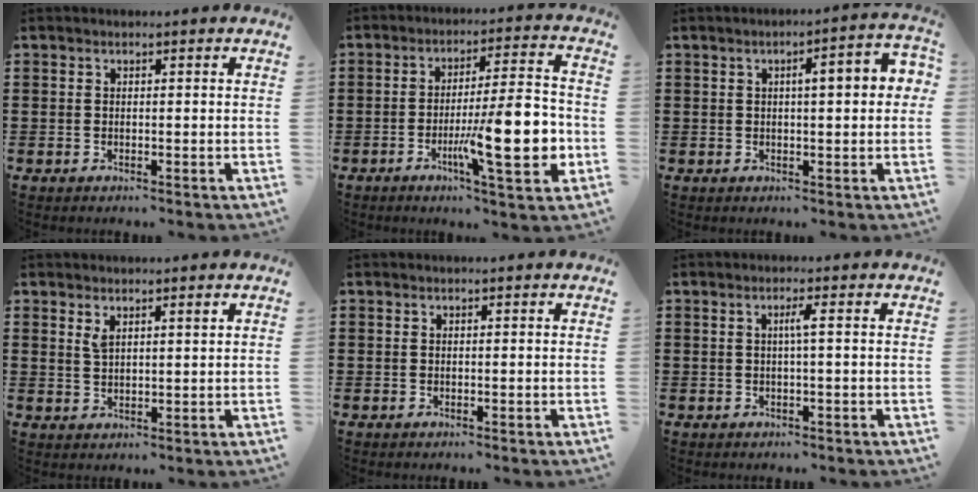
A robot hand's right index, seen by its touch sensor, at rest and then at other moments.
{"total": 15.1, "force": [-4.0, 3.5, 14.2], "torque": [-0.206, -0.009, -0.065]}
{"total": 4.9, "force": [0.6, 0.9, 4.7], "torque": [-0.070, 0.001, 0.003]}
{"total": 2.0, "force": [1.3, 0.7, 1.5], "torque": [-0.024, -0.002, 0.020]}
{"total": 0.0}
{"total": 1.9, "force": [0.1, -0.3, 1.9], "torque": [-0.036, -0.002, -0.003]}